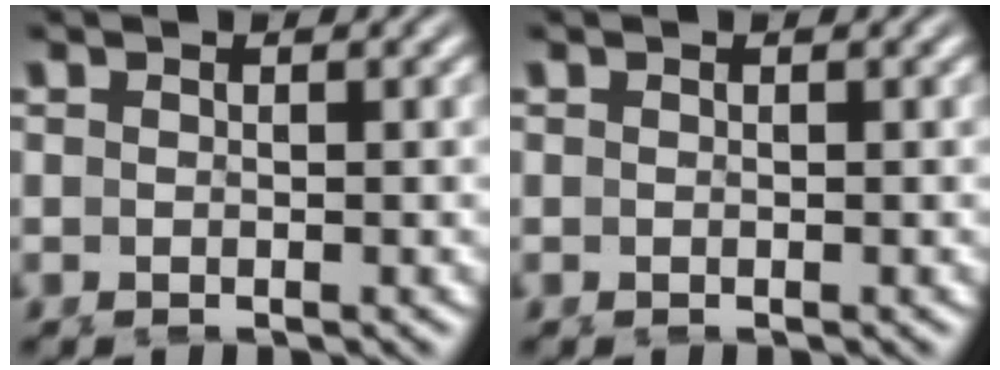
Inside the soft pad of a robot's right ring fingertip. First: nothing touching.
{"total": 0.0}